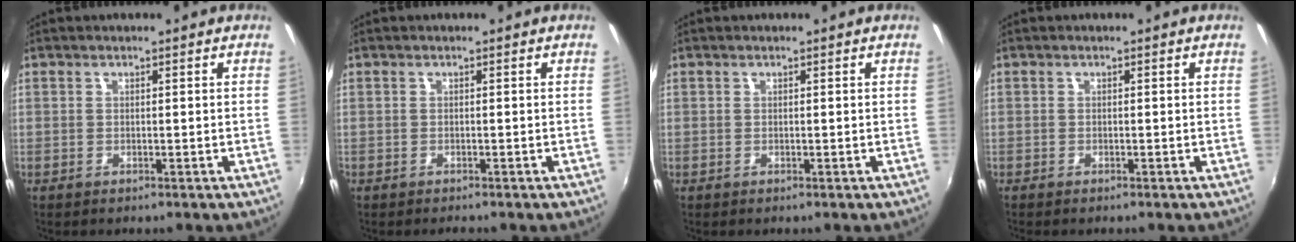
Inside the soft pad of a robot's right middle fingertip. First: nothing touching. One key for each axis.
{"total": 0.7, "fx": -0.7, "fy": 0.1, "fz": 0.1, "tx": -0.003, "ty": -0.005, "tz": -0.014}
{"total": 0.0}
{"total": 0.7, "fx": -0.6, "fy": 0.1, "fz": 0.3, "tx": -0.006, "ty": -0.003, "tz": -0.012}